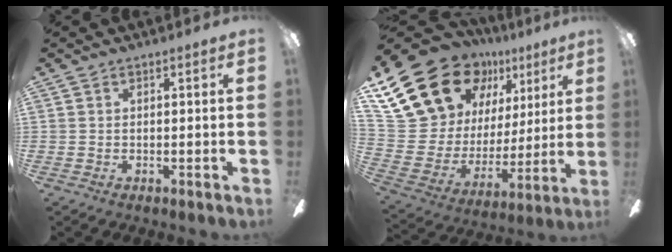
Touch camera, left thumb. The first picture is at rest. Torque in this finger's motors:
{"motor_torque": [2.43, 2.37, 1.33, -1.44, 0.16]}